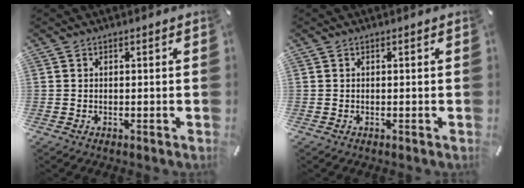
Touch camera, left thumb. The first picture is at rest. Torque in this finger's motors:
{"motor_torque": [0.00, 0.00, 0.00, 0.00, 0.00]}